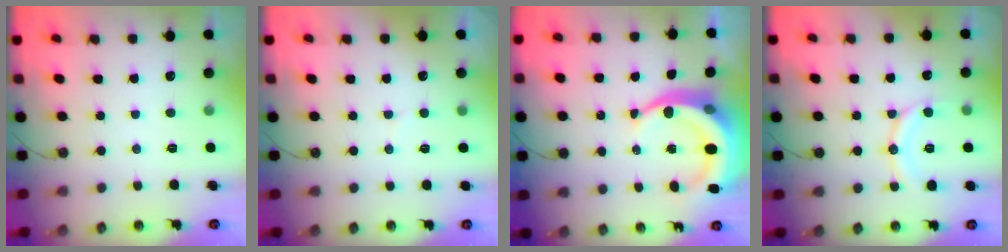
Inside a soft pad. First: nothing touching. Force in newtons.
{"total": 3.5, "press": 3.1, "slide": 1.7}
{"total": 10.8, "press": 10.7, "slide": 1.4}
{"total": 11.4, "press": 11.3, "slide": 1.0}